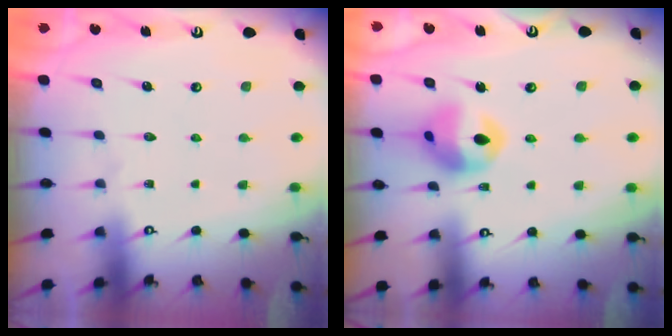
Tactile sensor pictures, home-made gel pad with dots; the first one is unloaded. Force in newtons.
{"total": 11.9, "press": 11.8, "slide": 1.5}